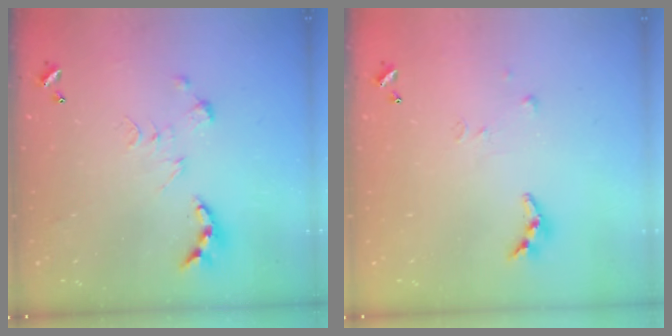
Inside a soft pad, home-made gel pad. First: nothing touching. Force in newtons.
{"total": 5.7, "press": 5.7, "slide": 0.4}